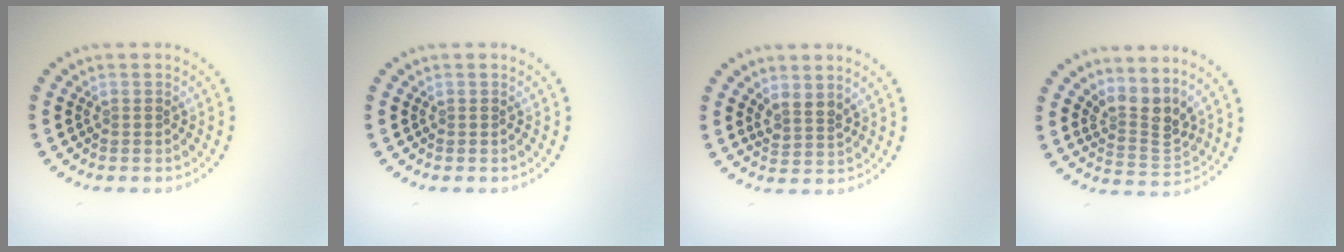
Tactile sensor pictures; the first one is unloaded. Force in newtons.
{"total": 0.0}
{"total": 1.8, "press": 1.3, "slide": 1.2}
{"total": 3.2, "press": 2.3, "slide": 2.2}